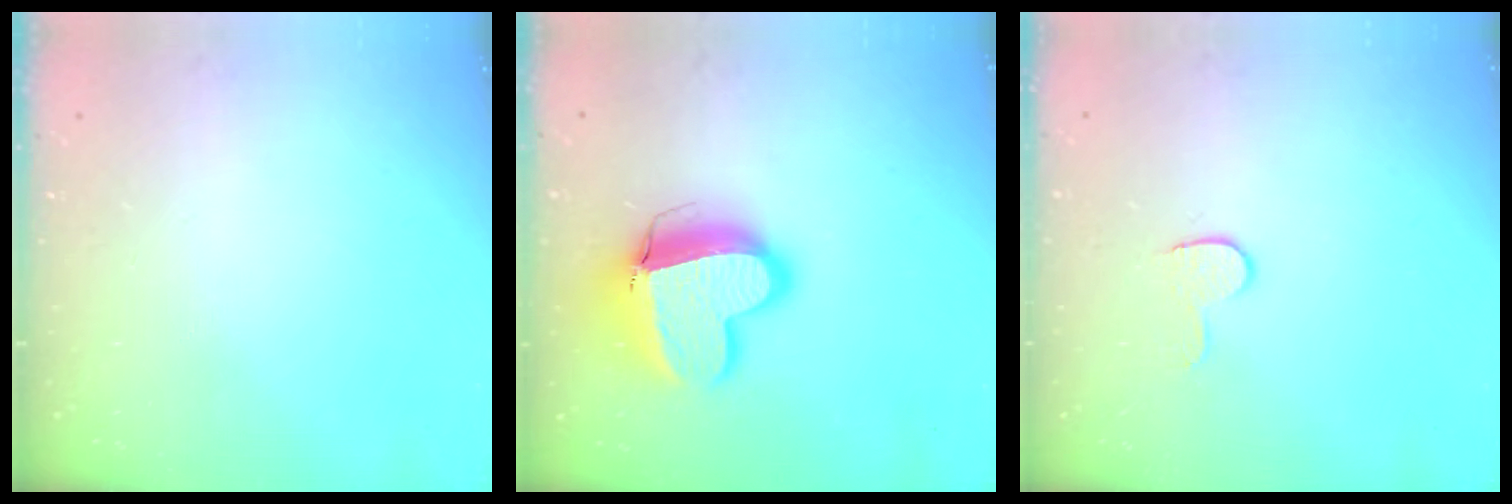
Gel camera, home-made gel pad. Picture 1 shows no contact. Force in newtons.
{"total": 15.5, "press": 15.3, "slide": 2.2}
{"total": 5.4, "press": 5.4, "slide": 0.5}